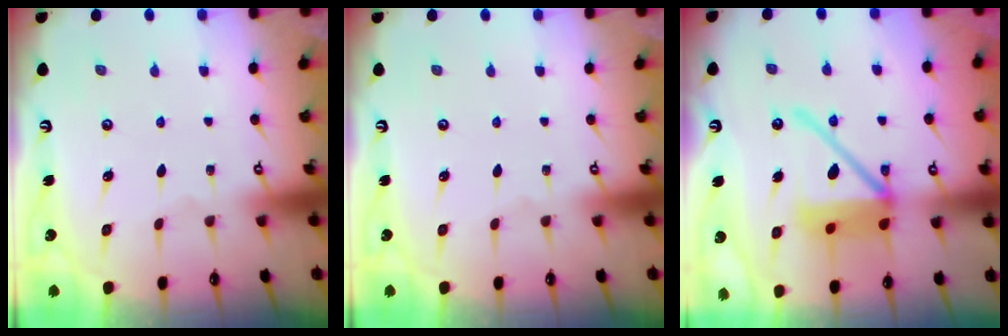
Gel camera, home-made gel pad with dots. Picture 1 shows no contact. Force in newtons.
{"total": 0.0}
{"total": 15.5, "press": 15.4, "slide": 2.0}